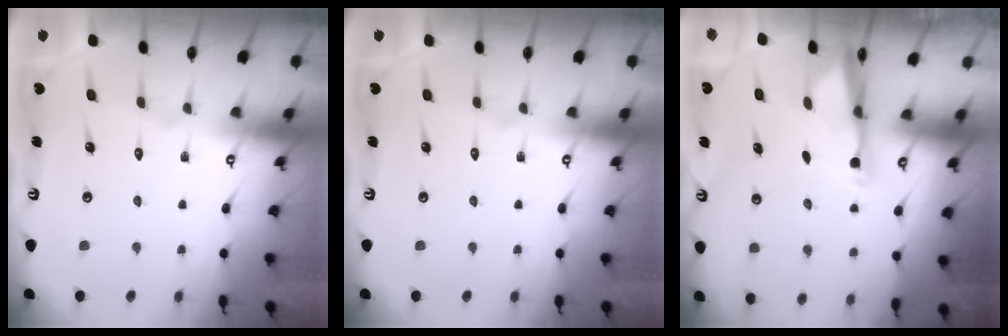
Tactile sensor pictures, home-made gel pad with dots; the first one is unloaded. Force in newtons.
{"total": 0.0}
{"total": 2.9, "press": 2.8, "slide": 0.5}